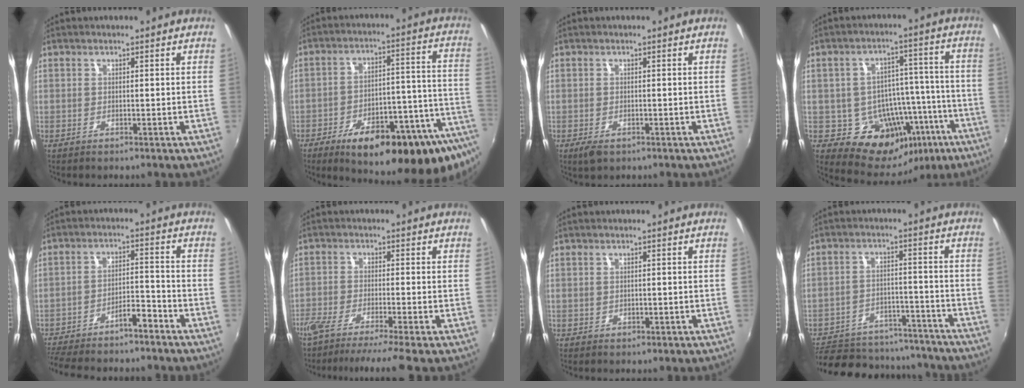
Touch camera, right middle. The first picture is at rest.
{"total": 26.2, "force": [-17.8, 7.0, 17.8], "torque": [-0.235, -0.012, -0.236]}
{"total": 1.5, "force": [-0.9, 0.9, 0.8], "torque": [-0.015, -0.005, -0.017]}
{"total": 16.6, "force": [-7.5, 12.7, 7.7], "torque": [-0.129, 0.031, -0.071]}
{"total": 9.4, "force": [-8.3, 1.5, 4.3], "torque": [-0.093, 0.018, -0.139]}
{"total": 8.3, "force": [-7.0, -1.1, 4.4], "torque": [-0.093, -0.032, -0.121]}
{"total": 0.8, "force": [-0.2, 0.7, 0.2], "torque": [0.000, 0.000, -0.001]}
{"total": 21.4, "force": [-17.3, 9.8, 7.9], "torque": [-0.184, 0.024, -0.215]}